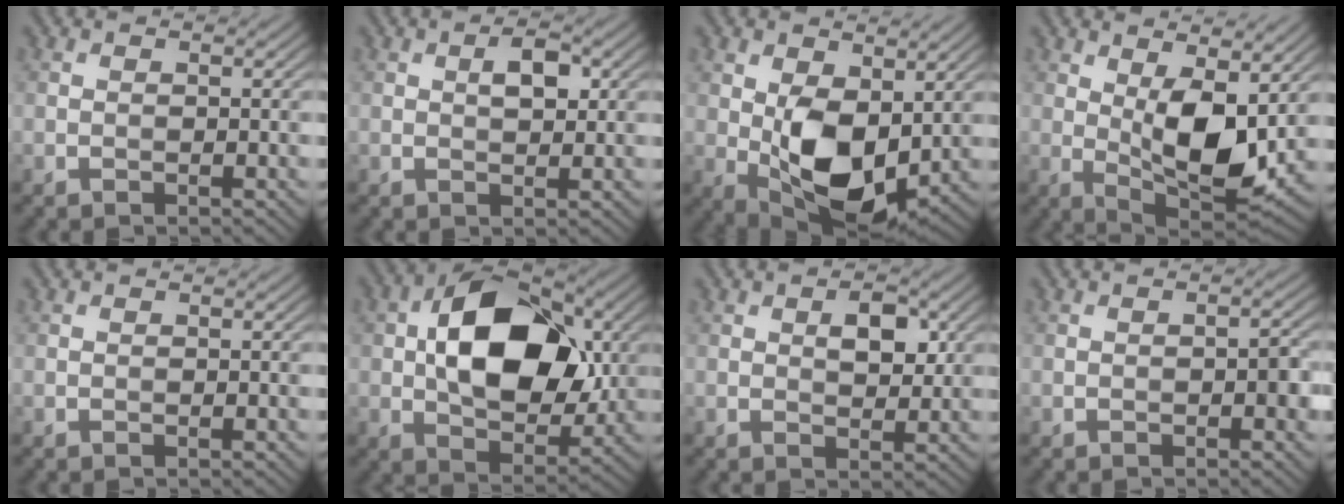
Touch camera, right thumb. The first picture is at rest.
{"total": 2.9, "force": [0.8, 1.4, 2.4], "torque": [-0.037, 0.001, 0.012]}
{"total": 10.7, "force": [0.2, 6.5, 8.5], "torque": [-0.172, -0.014, 0.008]}
{"total": 10.7, "force": [1.7, 4.8, 9.4], "torque": [-0.168, -0.013, 0.034]}
{"total": 0.0}
{"total": 14.4, "force": [2.0, 9.1, 10.9], "torque": [-0.185, 0.008, 0.033]}
{"total": 4.0, "force": [1.1, 2.2, 3.2], "torque": [-0.051, -0.002, 0.018]}
{"total": 1.8, "force": [-0.5, 0.6, 1.6], "torque": [-0.019, 0.005, -0.009]}